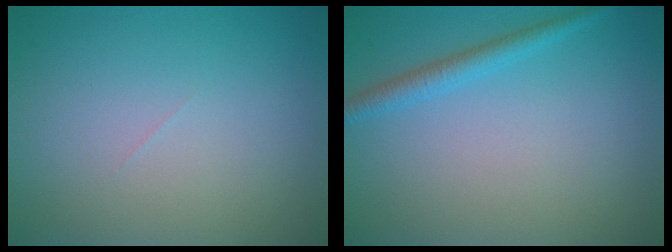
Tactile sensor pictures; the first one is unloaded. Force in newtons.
{"total": 1.9, "press": 1.9, "slide": 0.1}